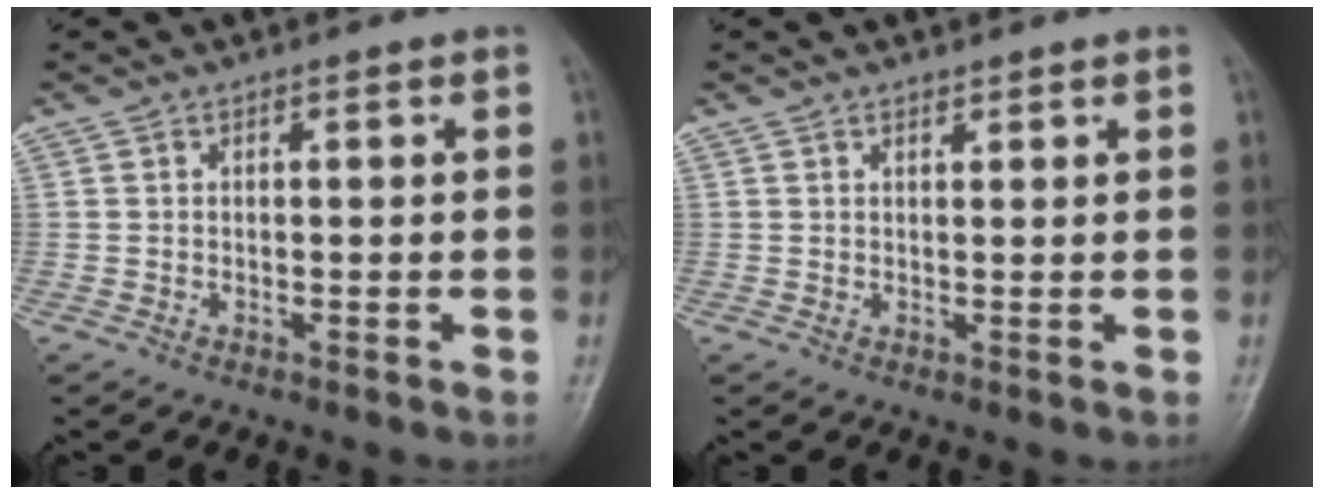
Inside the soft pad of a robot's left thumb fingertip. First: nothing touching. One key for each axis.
{"total": 1.1, "fx": 0.9, "fy": 0.5, "fz": 0.4, "tx": -0.001, "ty": -0.007, "tz": 0.015}